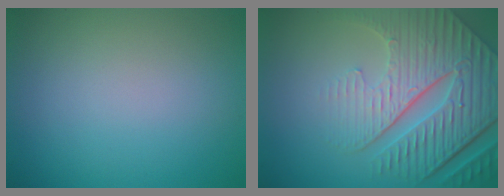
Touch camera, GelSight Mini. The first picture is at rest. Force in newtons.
{"total": 9.1, "press": 6.2, "slide": 6.6}